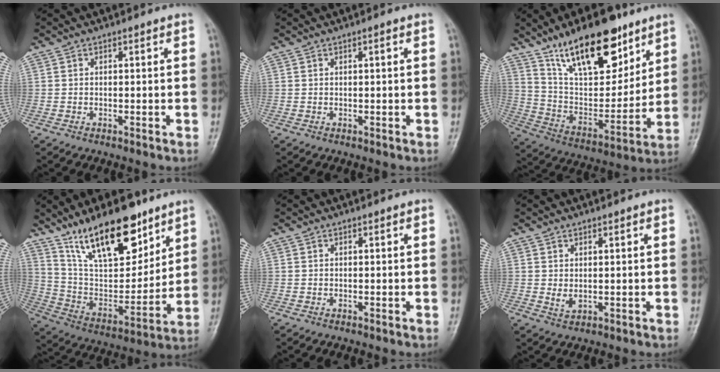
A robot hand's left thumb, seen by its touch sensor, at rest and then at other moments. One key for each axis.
{"total": 0.8, "fx": 0.3, "fy": 0.1, "fz": 0.7, "tx": -0.013, "ty": 0.002, "tz": 0.004}
{"total": 21.8, "fx": 14.2, "fy": 9.2, "fz": 13.8, "tx": -0.178, "ty": -0.063, "tz": 0.254}
{"total": 21.2, "fx": 14.1, "fy": 8.6, "fz": 13.2, "tx": -0.174, "ty": -0.068, "tz": 0.259}
{"total": 0.0}
{"total": 2.5, "fx": 0.7, "fy": 1.4, "fz": 2.0, "tx": -0.032, "ty": -0.010, "tz": 0.018}